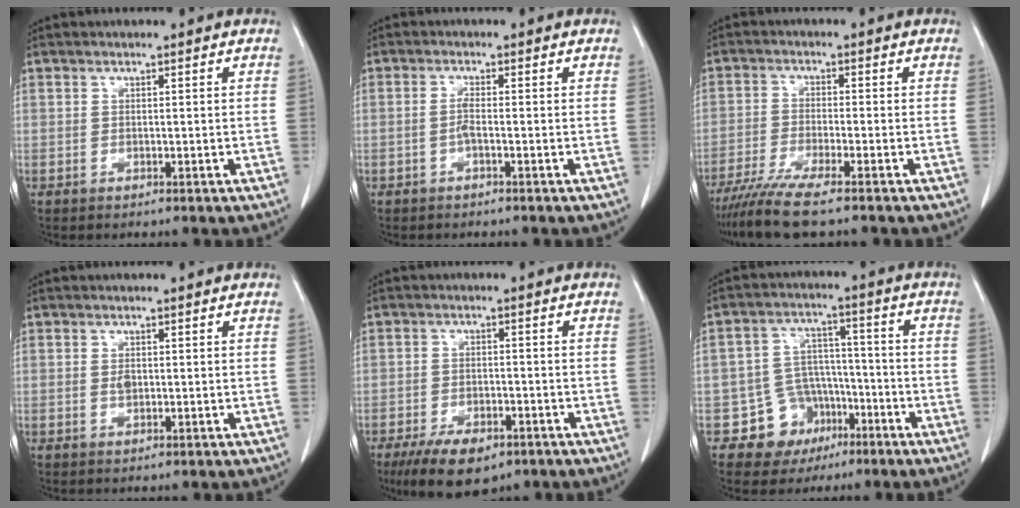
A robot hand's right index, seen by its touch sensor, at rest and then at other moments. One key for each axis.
{"total": 1.6, "fx": -0.5, "fy": 0.0, "fz": 1.5, "tx": -0.029, "ty": 0.001, "tz": -0.012}
{"total": 7.1, "fx": -5.8, "fy": -0.5, "fz": 4.1, "tx": -0.068, "ty": -0.022, "tz": -0.101}
{"total": 1.4, "fx": 0.0, "fy": 0.8, "fz": 1.1, "tx": -0.021, "ty": 0.000, "tz": 0.001}
{"total": 8.8, "fx": -5.9, "fy": 3.9, "fz": 5.3, "tx": -0.090, "ty": -0.008, "tz": -0.094}
{"total": 8.4, "fx": -4.0, "fy": 7.2, "fz": 1.2, "tx": -0.002, "ty": 0.030, "tz": -0.051}